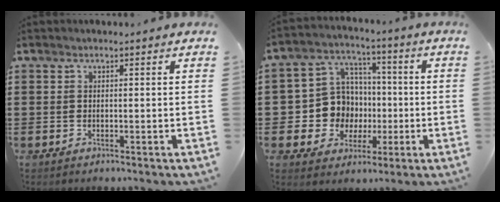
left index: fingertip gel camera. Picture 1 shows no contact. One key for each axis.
{"total": 9.8, "fx": -0.2, "fy": 9.5, "fz": 2.3, "tx": -0.089, "ty": 0.003, "tz": 0.006}